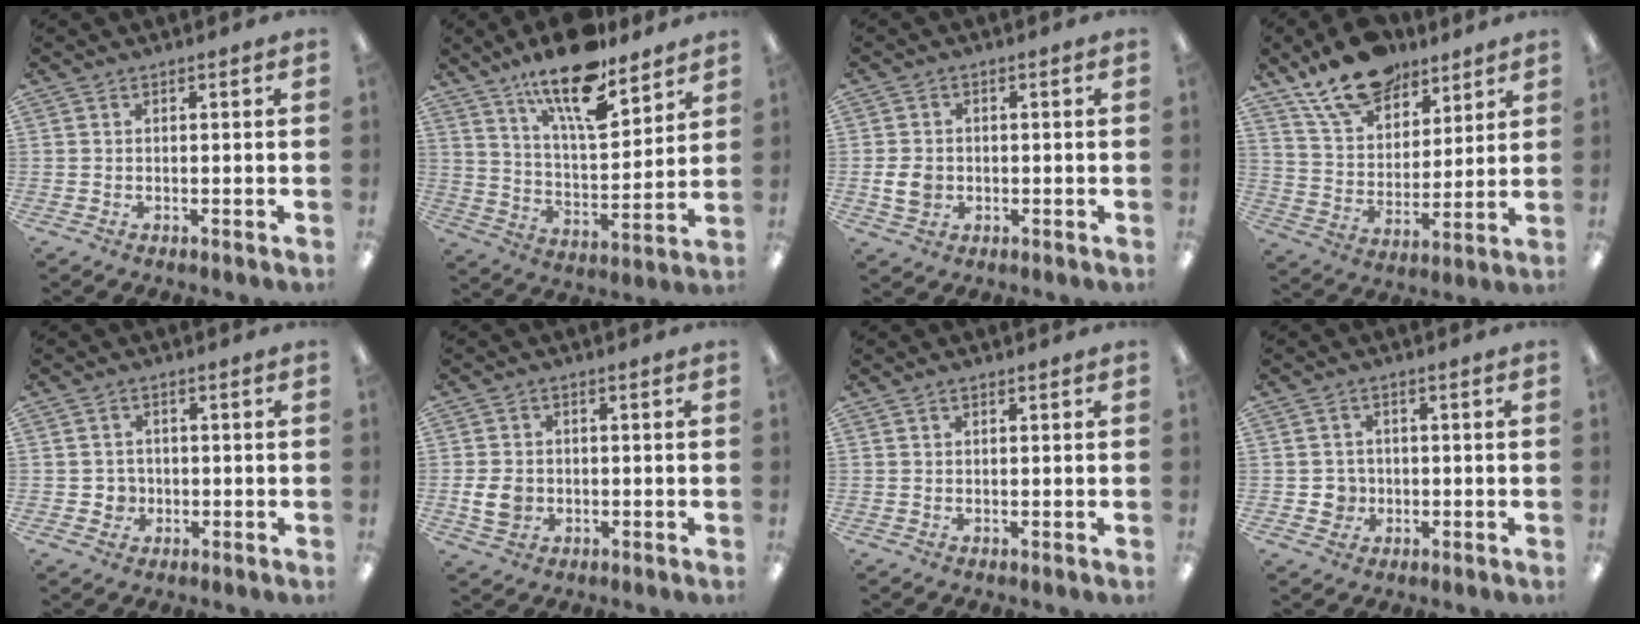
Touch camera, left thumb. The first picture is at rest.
{"total": 17.4, "force": [13.0, 5.2, 10.3], "torque": [-0.175, -0.076, 0.217]}
{"total": 4.7, "force": [-0.6, 3.8, 2.7], "torque": [-0.045, 0.002, -0.011]}
{"total": 15.7, "force": [12.0, 7.8, 6.3], "torque": [-0.112, -0.066, 0.220]}
{"total": 3.0, "force": [-0.4, 3.0, 0.5], "torque": [-0.005, 0.000, -0.010]}
{"total": 5.4, "force": [-0.8, 4.4, 3.0], "torque": [-0.050, -0.002, -0.016]}
{"total": 0.9, "force": [0.6, 0.4, 0.6], "torque": [-0.003, -0.002, 0.009]}
{"total": 3.9, "force": [-0.6, 3.8, 0.8], "torque": [-0.002, 0.002, -0.014]}